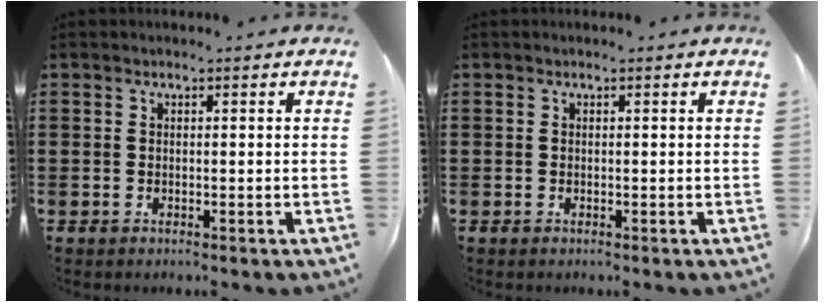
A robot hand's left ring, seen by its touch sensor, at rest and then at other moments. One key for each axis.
{"total": 0.0}